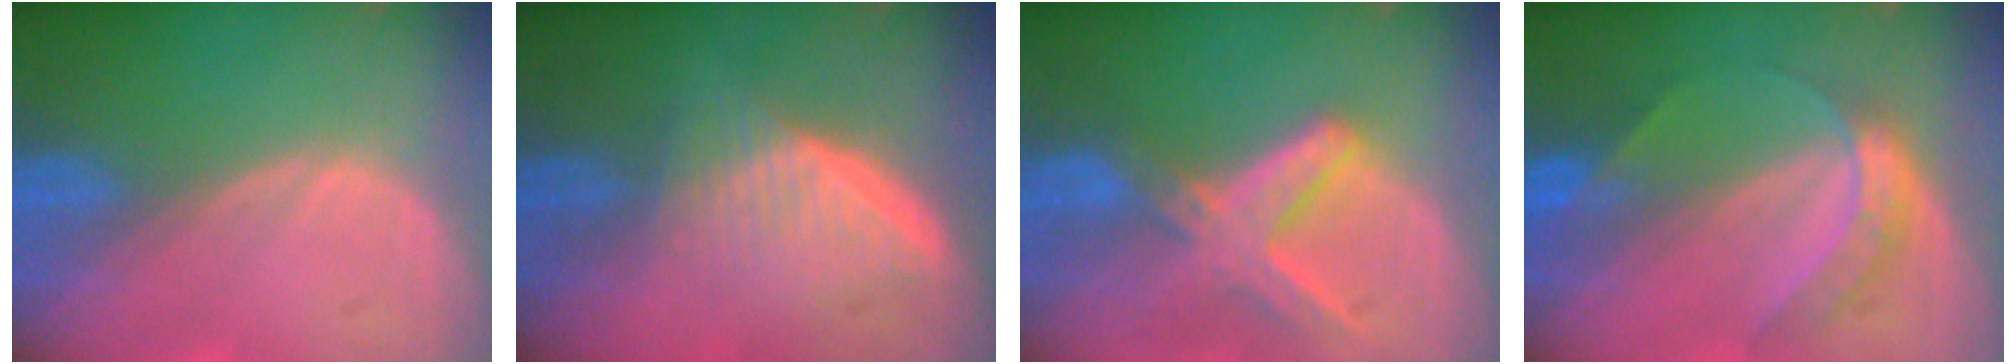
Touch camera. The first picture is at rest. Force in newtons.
{"total": 6.8, "press": 6.0, "slide": 3.1}
{"total": 8.2, "press": 7.1, "slide": 4.1}
{"total": 6.3, "press": 5.3, "slide": 3.3}